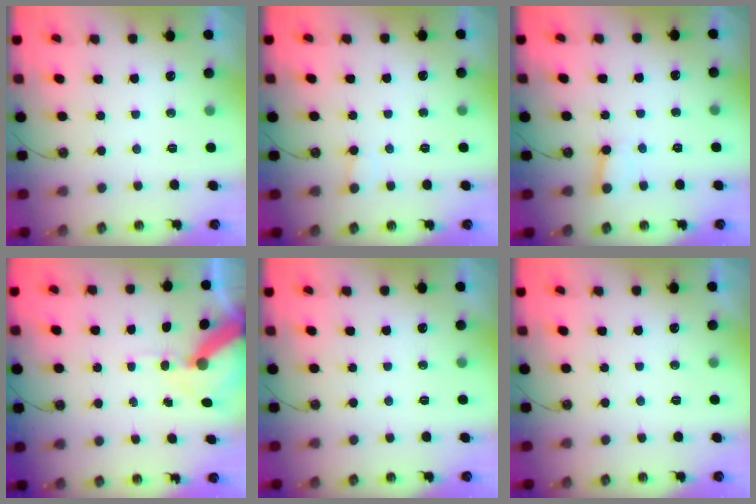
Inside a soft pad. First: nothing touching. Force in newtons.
{"total": 3.7, "press": 3.7, "slide": 0.4}
{"total": 3.0, "press": 3.0, "slide": 0.1}
{"total": 10.7, "press": 10.6, "slide": 1.4}
{"total": 0.0}
{"total": 0.0}